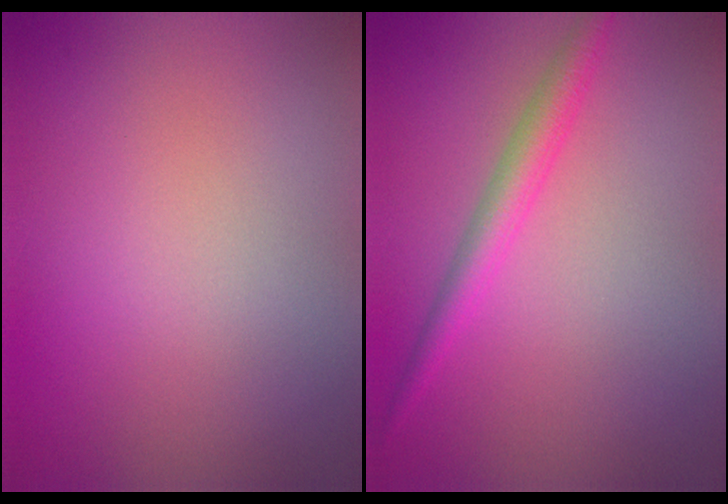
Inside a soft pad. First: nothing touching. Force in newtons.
{"total": 2.6, "press": 2.6, "slide": 0.0}